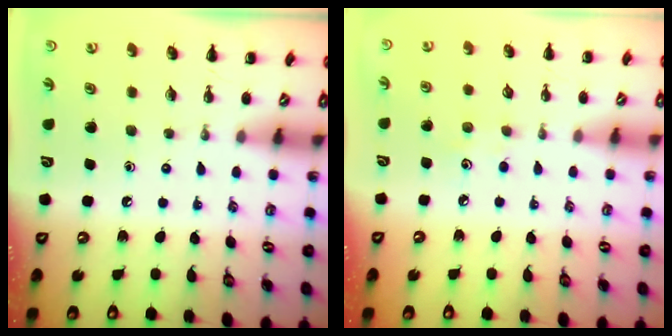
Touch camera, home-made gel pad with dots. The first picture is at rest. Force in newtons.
{"total": 2.8, "press": 2.6, "slide": 0.8}